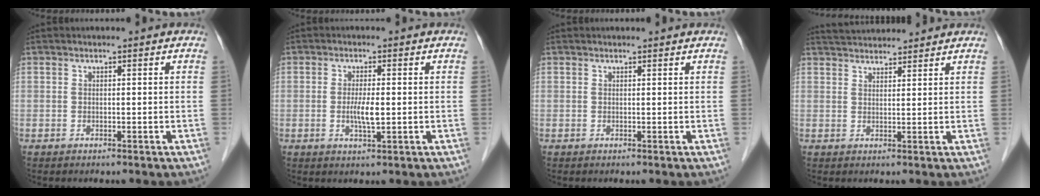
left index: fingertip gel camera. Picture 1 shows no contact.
{"total": 3.2, "force": [-0.5, 0.5, 3.1], "torque": [-0.064, -0.009, -0.008]}
{"total": 1.3, "force": [1.3, 0.2, 0.3], "torque": [-0.008, 0.007, 0.014]}
{"total": 7.0, "force": [6.7, 1.0, 1.7], "torque": [-0.032, 0.031, 0.102]}